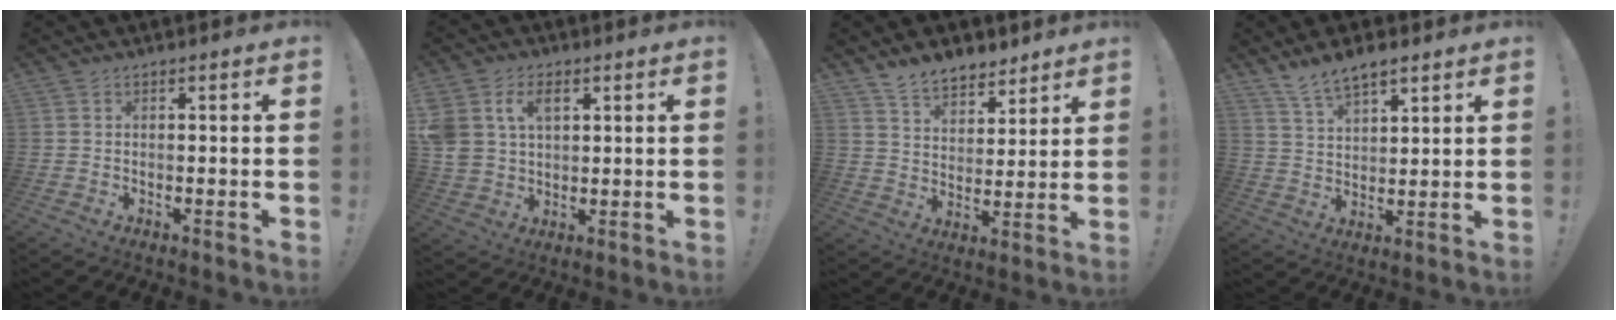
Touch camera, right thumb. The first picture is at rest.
{"total": 9.7, "force": [3.7, 7.1, 5.5], "torque": [-0.108, -0.004, 0.071]}
{"total": 9.4, "force": [7.9, 4.5, 2.2], "torque": [-0.038, -0.058, 0.154]}
{"total": 8.0, "force": [6.3, 3.3, 3.8], "torque": [-0.063, -0.033, 0.118]}